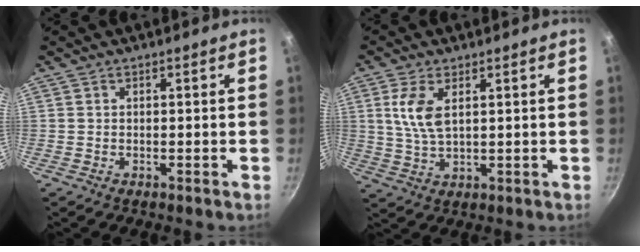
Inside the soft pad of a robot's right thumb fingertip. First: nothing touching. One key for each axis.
{"total": 6.6, "fx": 2.0, "fy": 3.1, "fz": 5.5, "tx": -0.112, "ty": -0.009, "tz": 0.045}